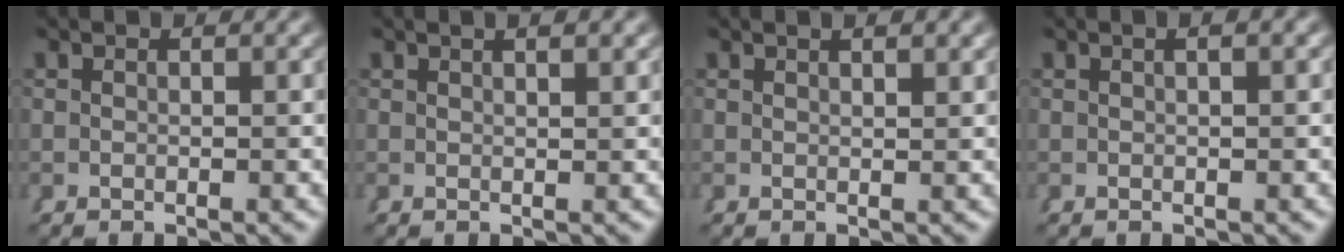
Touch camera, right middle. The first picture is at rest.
{"total": 1.5, "force": [1.0, -0.1, 1.0], "torque": [-0.011, 0.008, 0.015]}
{"total": 1.1, "force": [0.9, -0.2, 0.6], "torque": [-0.007, 0.003, 0.014]}
{"total": 1.0, "force": [0.3, 0.0, 0.9], "torque": [-0.012, 0.010, 0.002]}